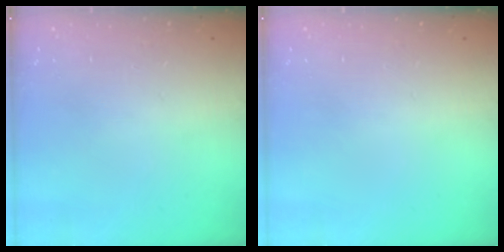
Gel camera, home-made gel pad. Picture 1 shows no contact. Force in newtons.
{"total": 0.0}